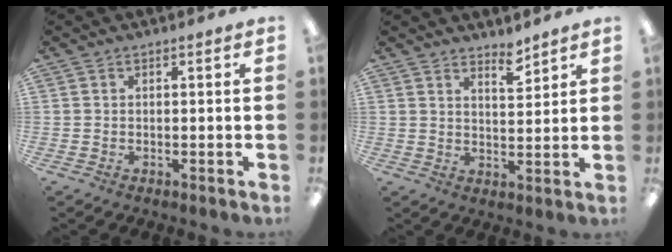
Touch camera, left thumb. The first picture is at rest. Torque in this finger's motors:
{"motor_torque": [-0.13, -0.08, -0.31, 0.03, 0.00]}